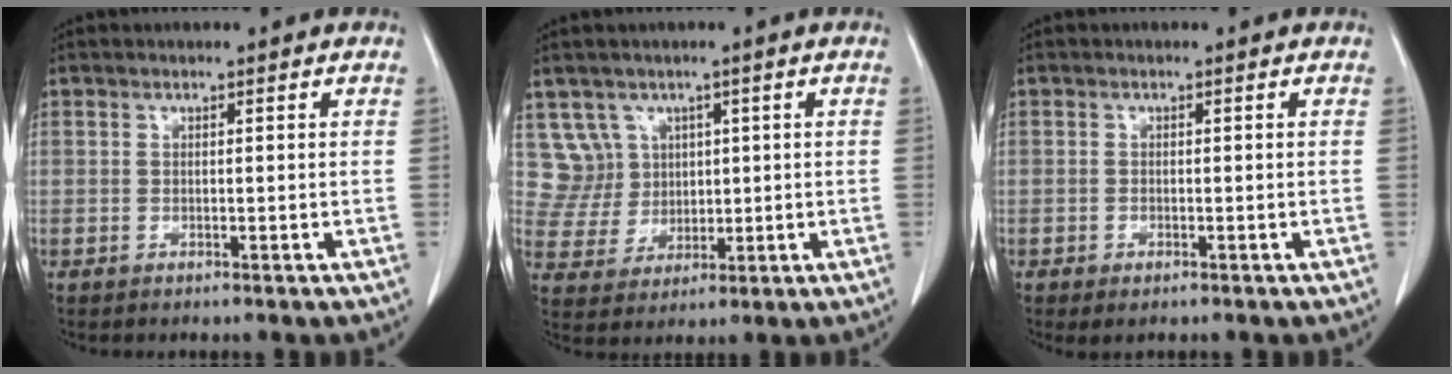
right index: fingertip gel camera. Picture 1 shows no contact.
{"total": 6.5, "force": [2.8, 5.8, -0.2], "torque": [0.006, 0.020, 0.066]}
{"total": 1.5, "force": [-0.9, 0.6, 1.0], "torque": [-0.016, -0.002, -0.008]}